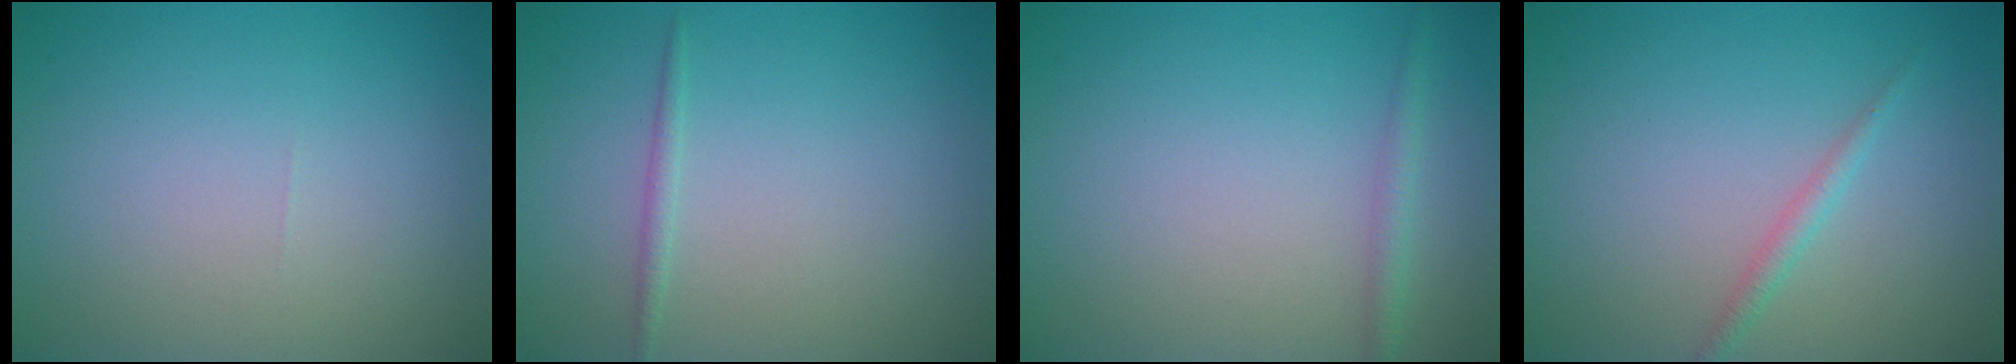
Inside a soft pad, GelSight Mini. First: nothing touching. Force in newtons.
{"total": 0.8, "press": 0.8, "slide": 0.1}
{"total": 1.3, "press": 1.3, "slide": 0.0}
{"total": 1.3, "press": 1.3, "slide": 0.1}